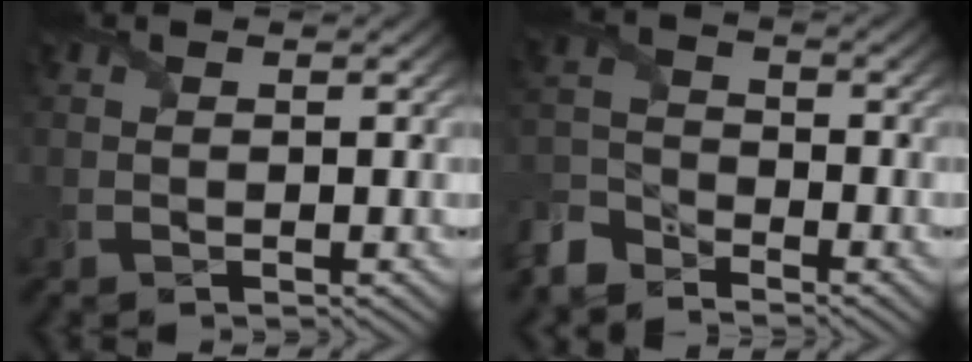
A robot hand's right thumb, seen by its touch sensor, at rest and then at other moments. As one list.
[{"total": 6.2, "force": [-5.2, 2.7, 1.8], "torque": [-0.053, -0.009, -0.128]}]